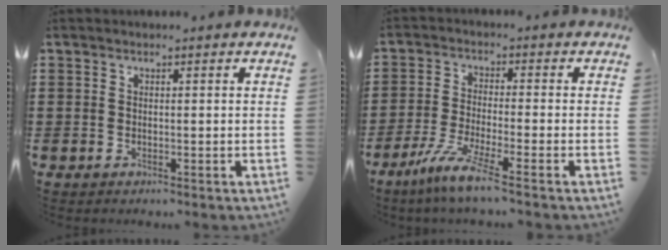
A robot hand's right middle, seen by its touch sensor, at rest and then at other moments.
{"total": 6.3, "force": [-4.4, 0.0, 4.5], "torque": [-0.099, -0.018, -0.084]}